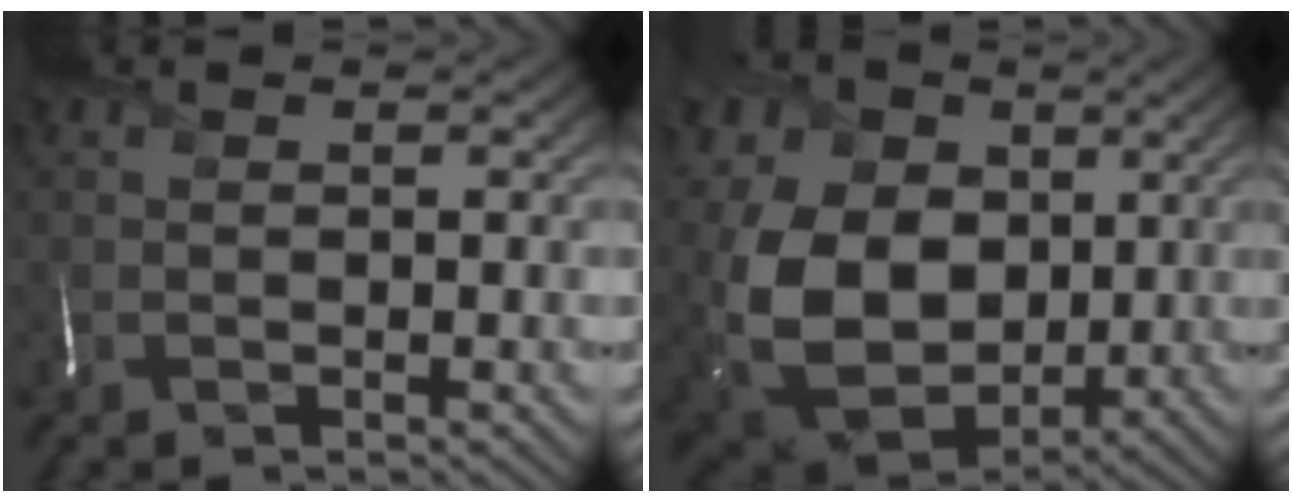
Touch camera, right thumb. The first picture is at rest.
{"total": 16.2, "force": [2.6, 12.0, 10.6], "torque": [-0.245, 0.001, 0.076]}